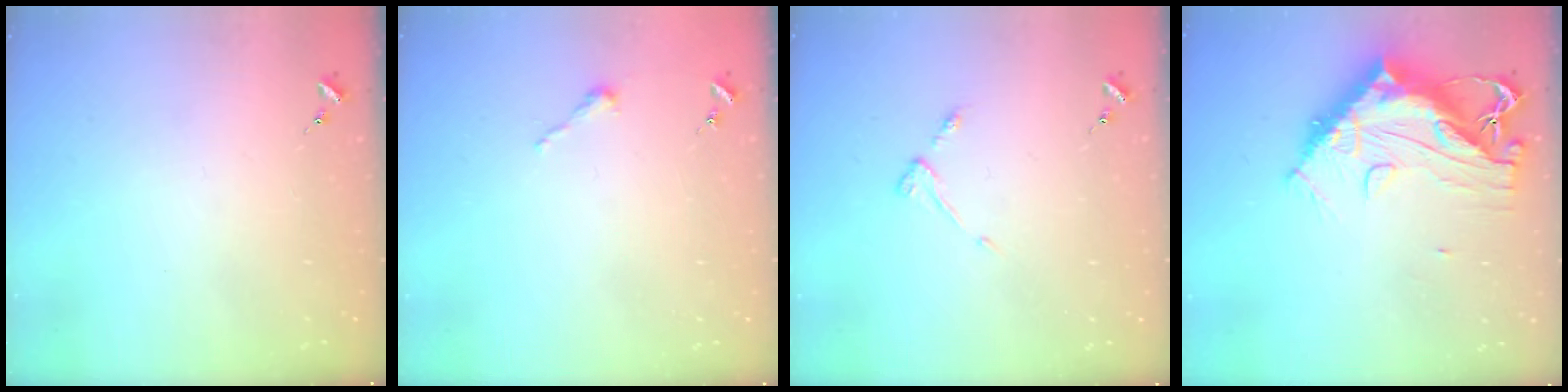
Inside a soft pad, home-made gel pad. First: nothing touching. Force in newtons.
{"total": 2.5, "press": 2.5, "slide": 0.2}
{"total": 4.7, "press": 4.7, "slide": 0.7}
{"total": 16.4, "press": 16.3, "slide": 1.5}